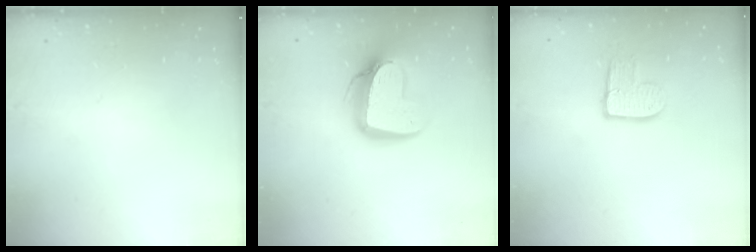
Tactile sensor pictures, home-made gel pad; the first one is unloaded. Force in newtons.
{"total": 14.9, "press": 14.9, "slide": 1.1}
{"total": 9.7, "press": 9.6, "slide": 0.7}